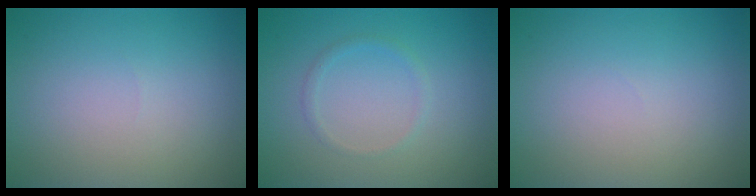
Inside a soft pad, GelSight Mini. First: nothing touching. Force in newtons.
{"total": 0.9, "press": 0.9, "slide": 0.1}
{"total": 0.0}